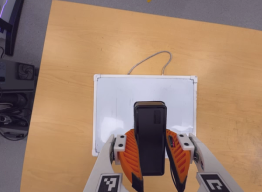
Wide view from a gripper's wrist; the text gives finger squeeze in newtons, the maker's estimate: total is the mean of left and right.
{"total": 8.8, "left": 7.3, "right": 10.4}